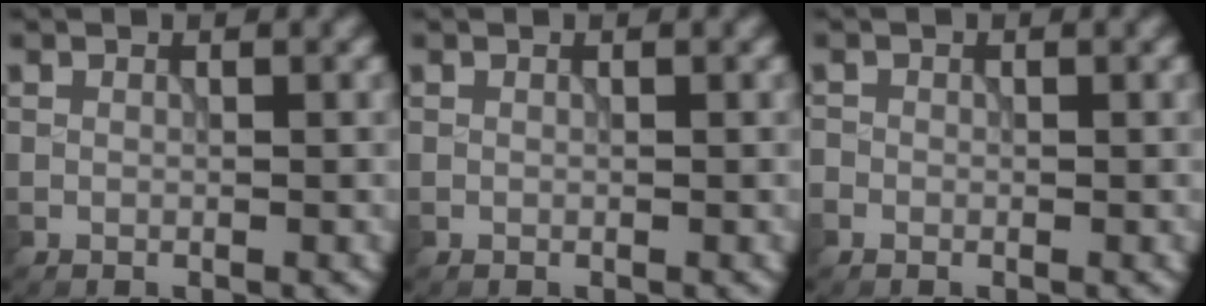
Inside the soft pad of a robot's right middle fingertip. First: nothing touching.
{"total": 0.0}
{"total": 0.6, "force": [-0.4, 0.5, 0.0], "torque": [0.002, -0.003, -0.009]}